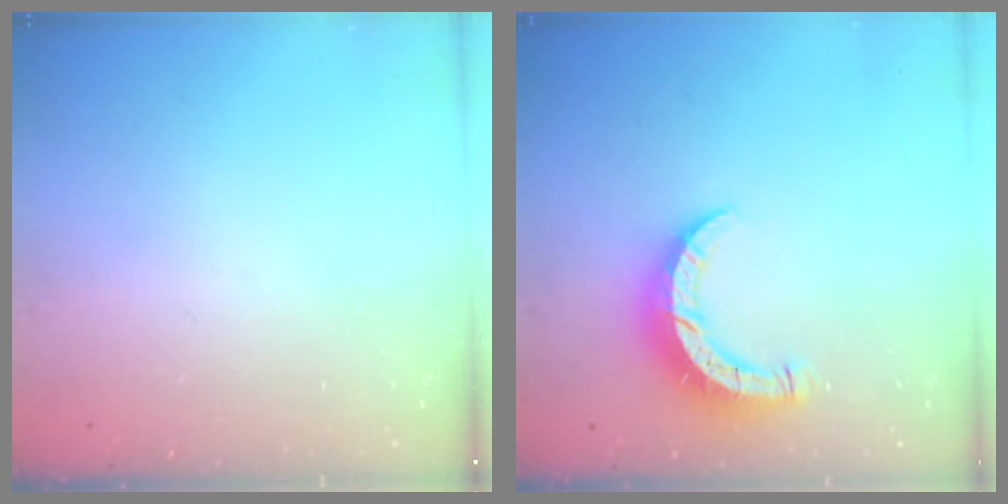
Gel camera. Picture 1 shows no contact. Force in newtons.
{"total": 8.3, "press": 8.3, "slide": 0.4}